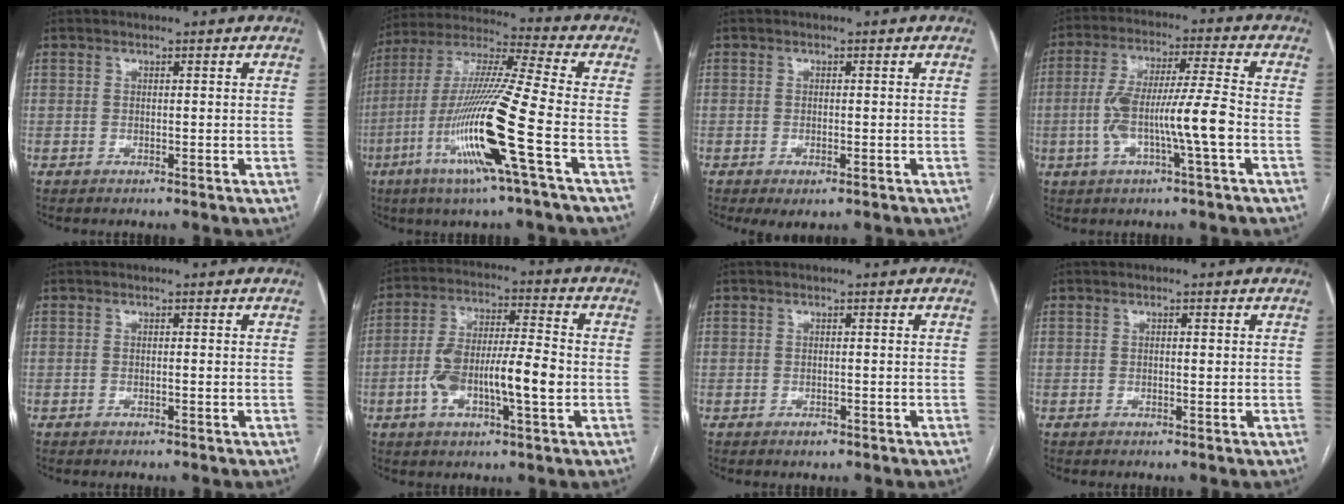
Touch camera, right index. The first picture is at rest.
{"total": 17.8, "force": [-6.3, -1.0, 16.7], "torque": [-0.340, -0.018, -0.127]}
{"total": 2.3, "force": [-1.0, 0.9, 1.8], "torque": [-0.031, -0.005, -0.007]}
{"total": 11.0, "force": [-2.6, 0.2, 10.7], "torque": [-0.211, 0.012, -0.050]}
{"total": 0.5, "force": [-0.1, 0.1, 0.5], "torque": [-0.011, 0.001, 0.000]}
{"total": 12.5, "force": [-2.7, 3.0, 11.9], "torque": [-0.225, 0.017, -0.045]}
{"total": 2.0, "force": [-1.3, 1.0, 1.1], "torque": [-0.016, 0.002, -0.015]}
{"total": 1.2, "force": [0.2, 0.4, 1.1], "torque": [-0.020, 0.001, 0.003]}